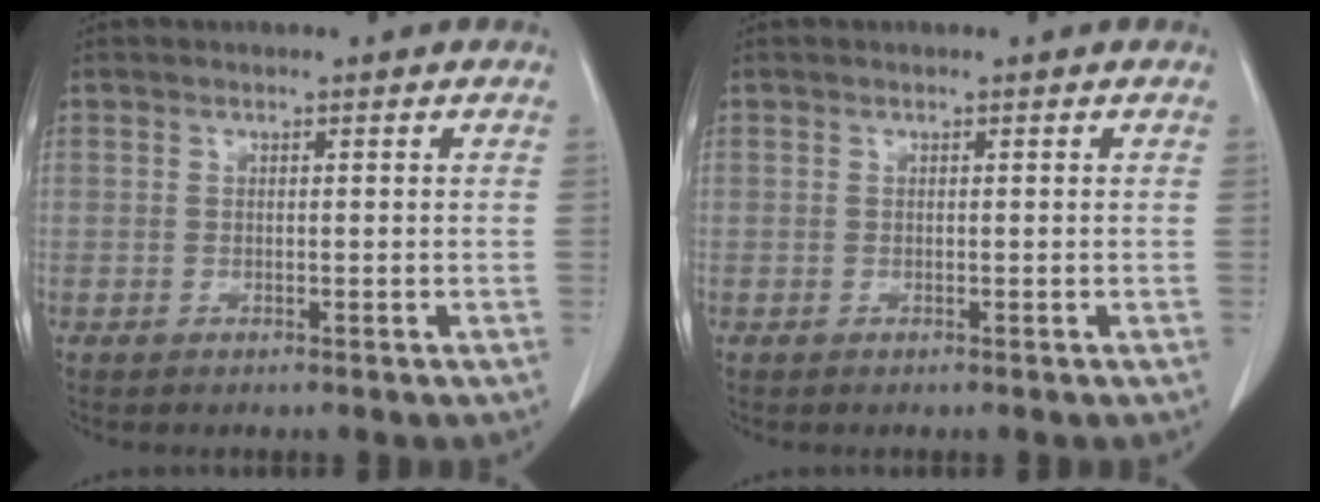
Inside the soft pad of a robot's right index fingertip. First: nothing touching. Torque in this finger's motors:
{"motor_torque": [0.00, 0.00, 0.00, 0.00]}